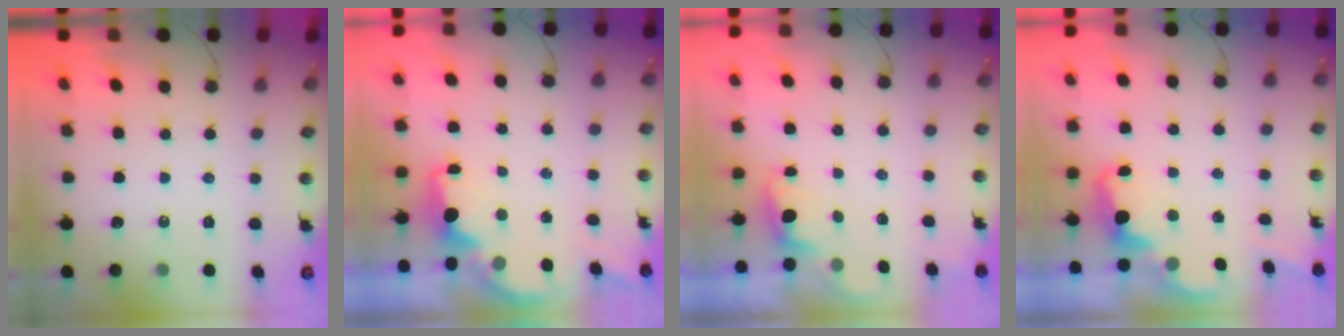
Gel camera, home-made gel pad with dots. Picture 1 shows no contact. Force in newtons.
{"total": 2.1, "press": 2.0, "slide": 0.8}
{"total": 0.7, "press": 0.1, "slide": 0.7}
{"total": 2.3, "press": 2.2, "slide": 0.7}